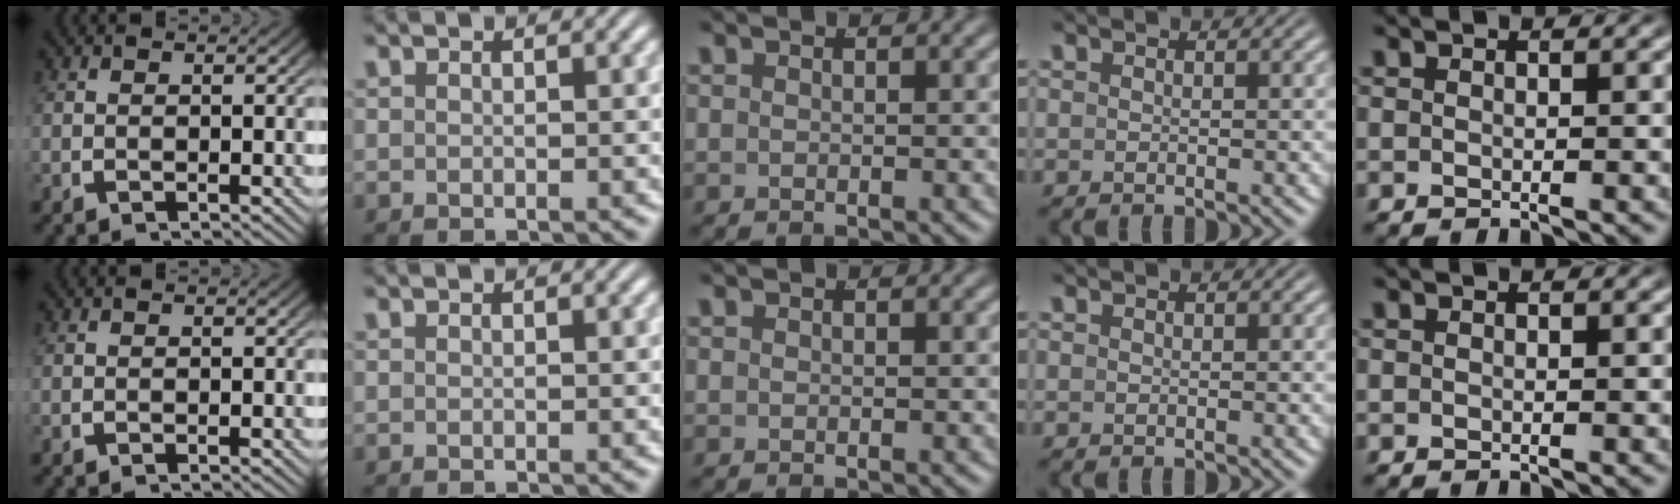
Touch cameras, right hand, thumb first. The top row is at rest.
{}